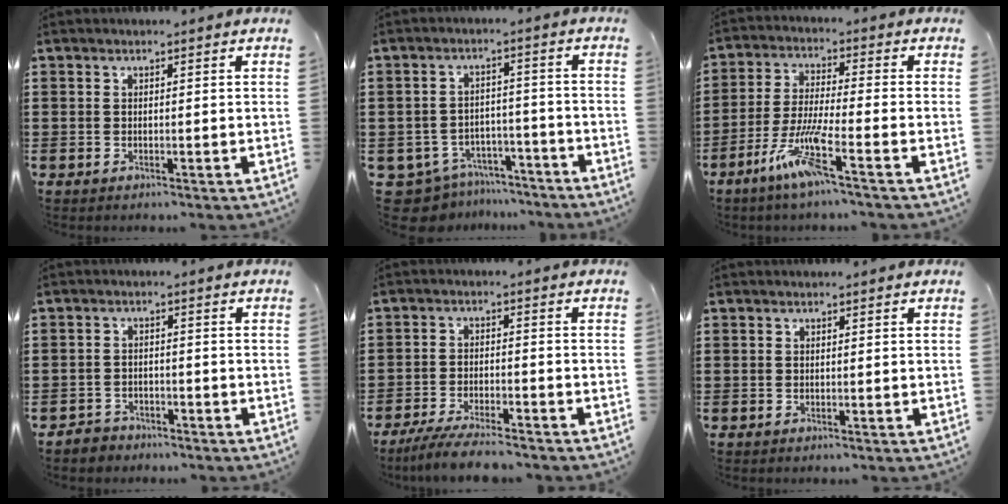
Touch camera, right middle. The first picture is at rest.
{"total": 6.0, "force": [-5.7, 1.9, 0.9], "torque": [-0.036, 0.011, -0.118]}
{"total": 7.8, "force": [-4.7, 0.5, 6.2], "torque": [-0.135, -0.009, -0.092]}
{"total": 2.2, "force": [-2.1, 0.7, -0.2], "torque": [-0.004, 0.002, -0.048]}
{"total": 5.3, "force": [-4.8, 0.4, 2.3], "torque": [-0.050, -0.009, -0.093]}
{"total": 0.0}